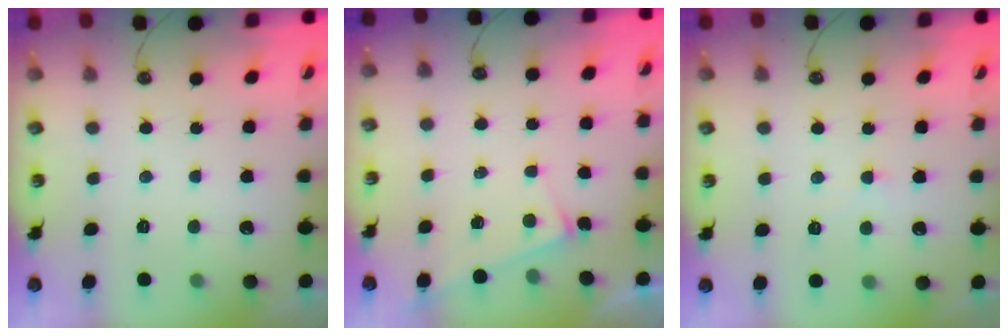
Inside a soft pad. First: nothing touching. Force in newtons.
{"total": 2.6, "press": 2.6, "slide": 0.2}
{"total": 0.9, "press": 0.9, "slide": 0.1}